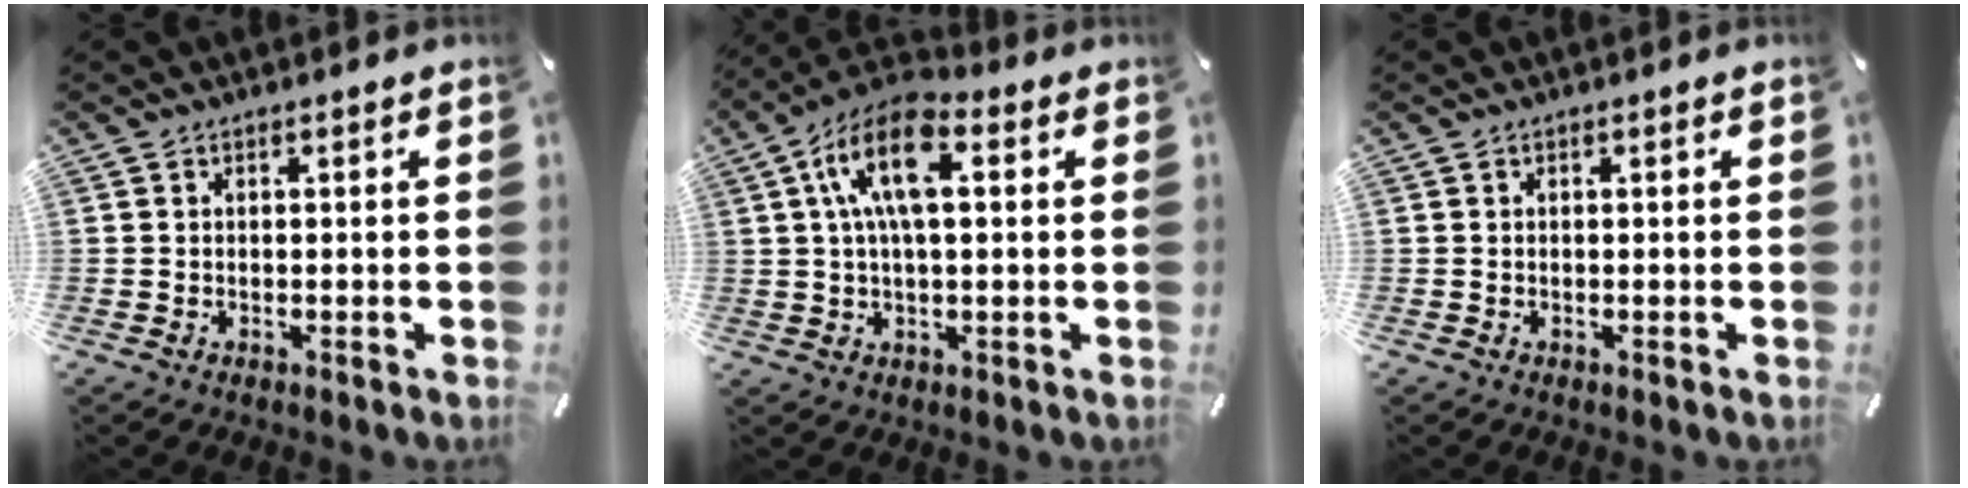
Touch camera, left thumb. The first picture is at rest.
{"total": 13.0, "force": [3.9, 6.2, 10.8], "torque": [-0.216, 0.006, 0.067]}
{"total": 0.0}